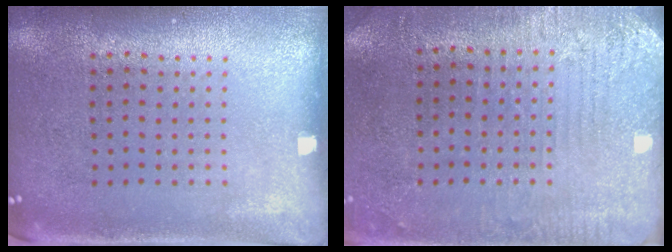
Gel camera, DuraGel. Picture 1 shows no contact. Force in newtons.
{"total": 2.8, "press": 2.6, "slide": 1.2}